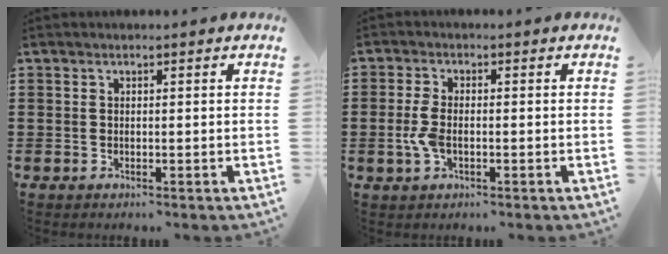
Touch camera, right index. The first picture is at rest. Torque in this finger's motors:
{"motor_torque": [0.83, -0.11, 0.13, 0.14]}